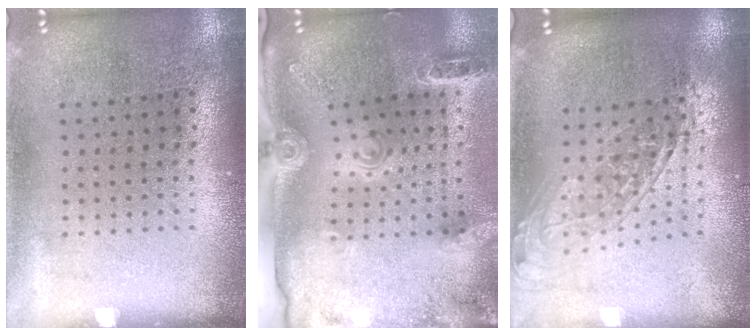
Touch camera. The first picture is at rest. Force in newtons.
{"total": 2.8, "press": 2.0, "slide": 1.9}
{"total": 1.7, "press": 1.3, "slide": 1.0}